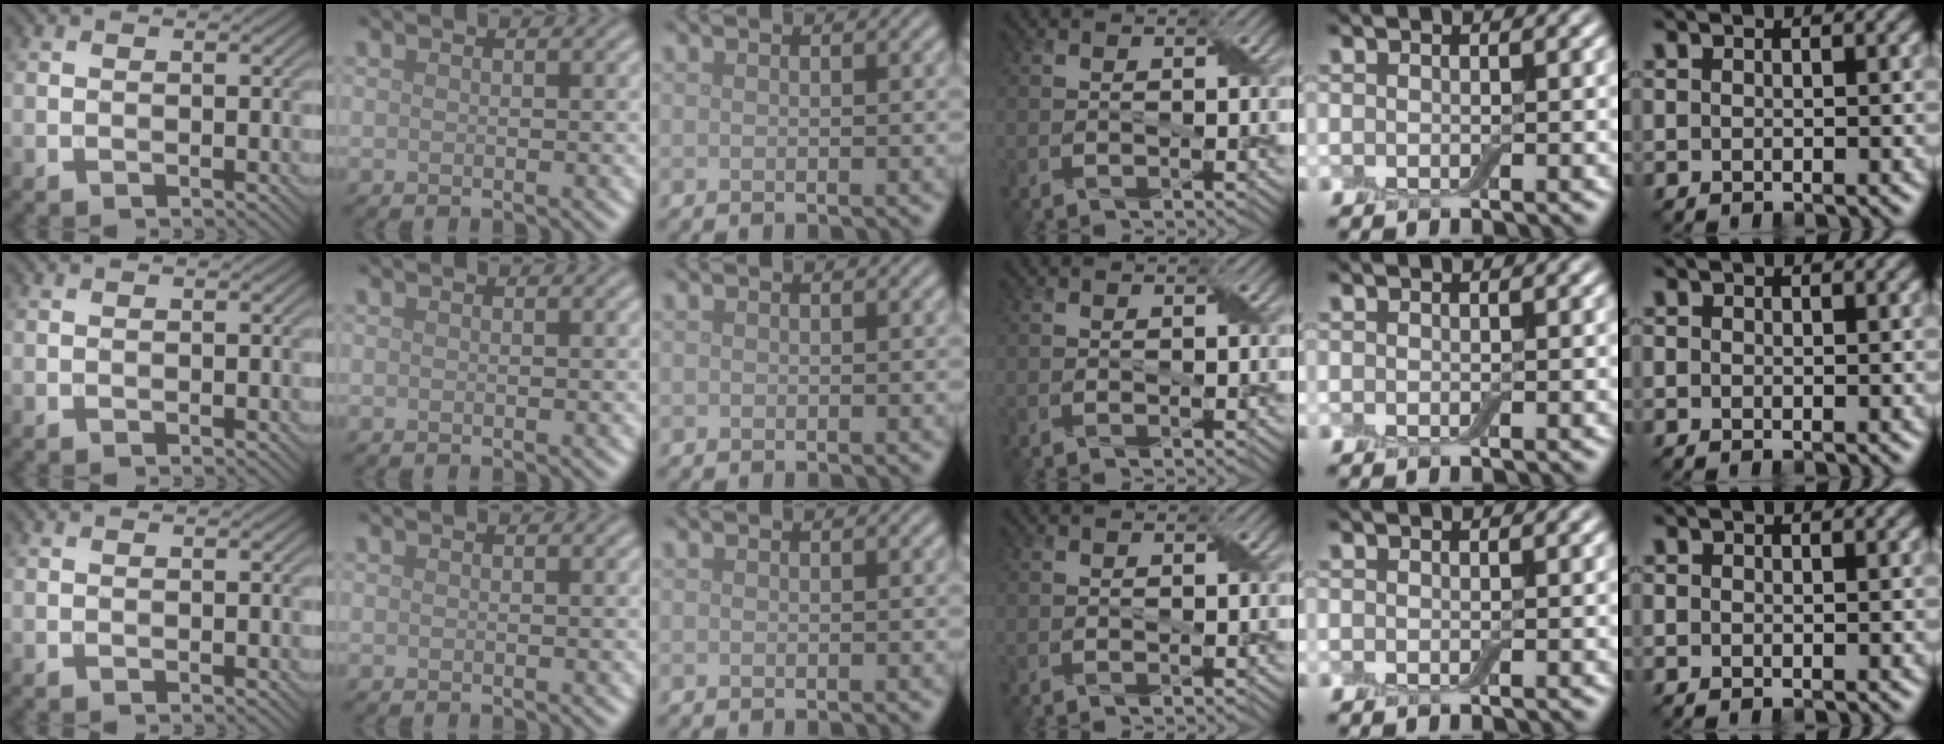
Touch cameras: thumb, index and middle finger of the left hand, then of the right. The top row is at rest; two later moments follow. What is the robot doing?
{"motion": "fold", "object": "cloth"}